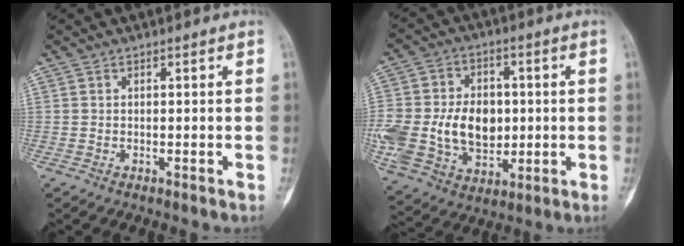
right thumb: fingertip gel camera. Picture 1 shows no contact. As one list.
[{"total": 24.7, "force": [-0.8, 18.2, 16.6], "torque": [-0.362, 0.013, 0.008]}]